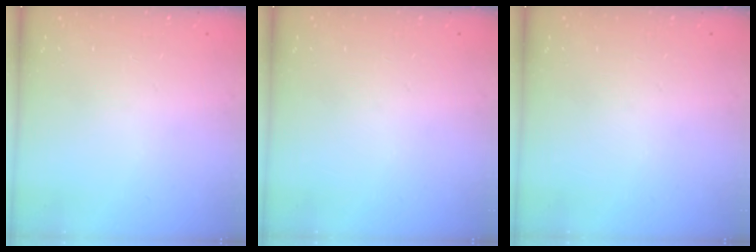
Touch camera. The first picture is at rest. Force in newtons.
{"total": 0.0}
{"total": 0.0}